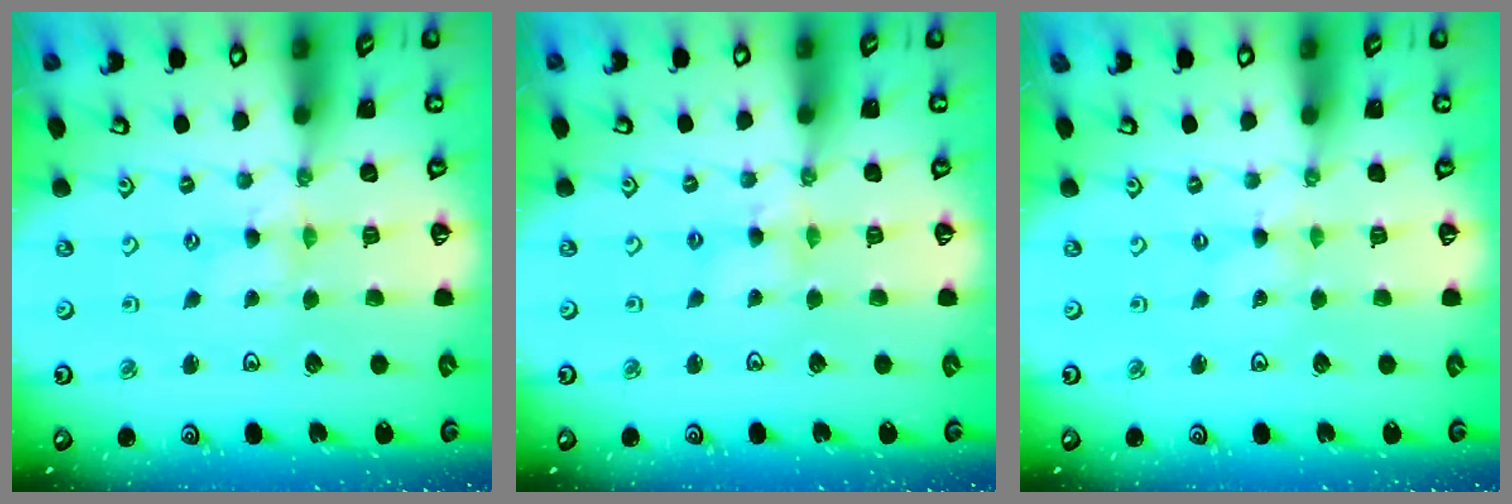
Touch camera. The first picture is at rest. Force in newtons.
{"total": 4.3, "press": 4.3, "slide": 0.5}
{"total": 0.0}